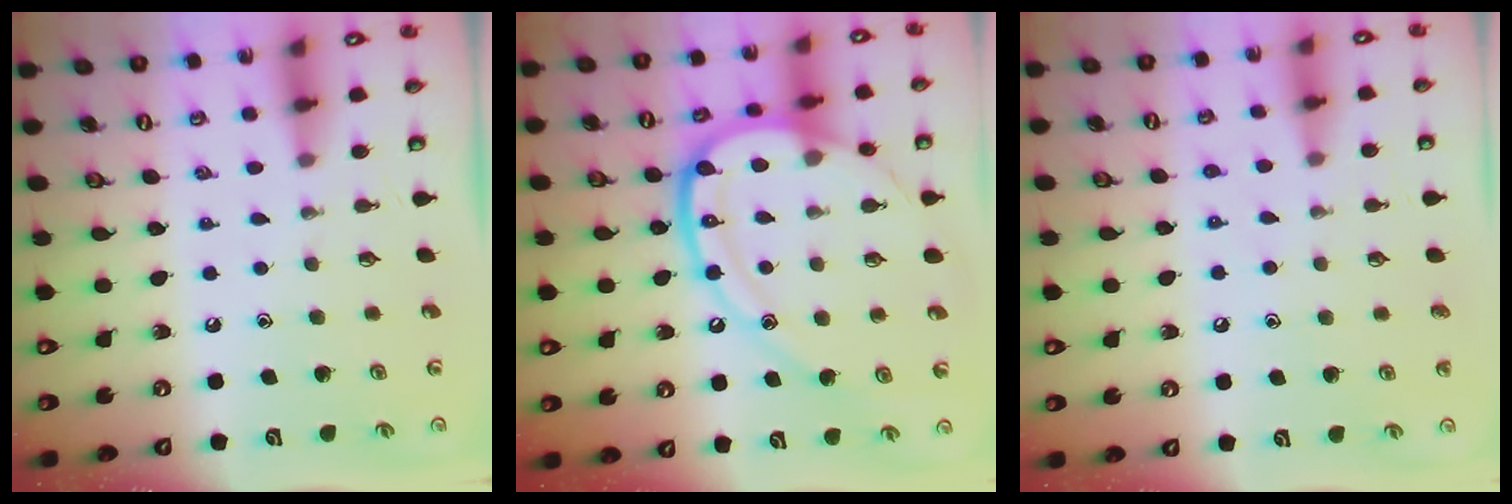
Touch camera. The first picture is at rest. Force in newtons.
{"total": 18.4, "press": 18.3, "slide": 1.9}
{"total": 6.2, "press": 6.2, "slide": 0.6}